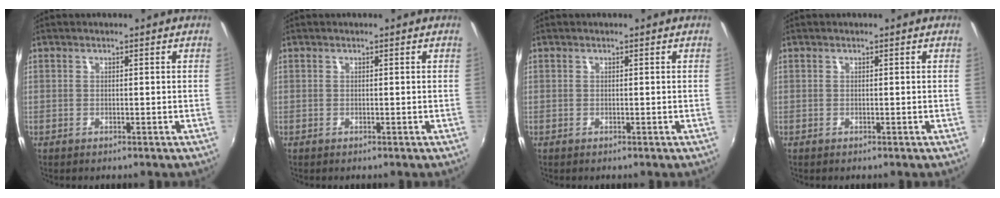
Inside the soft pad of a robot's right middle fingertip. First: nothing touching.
{"total": 0.0}
{"total": 0.0}
{"total": 0.0}